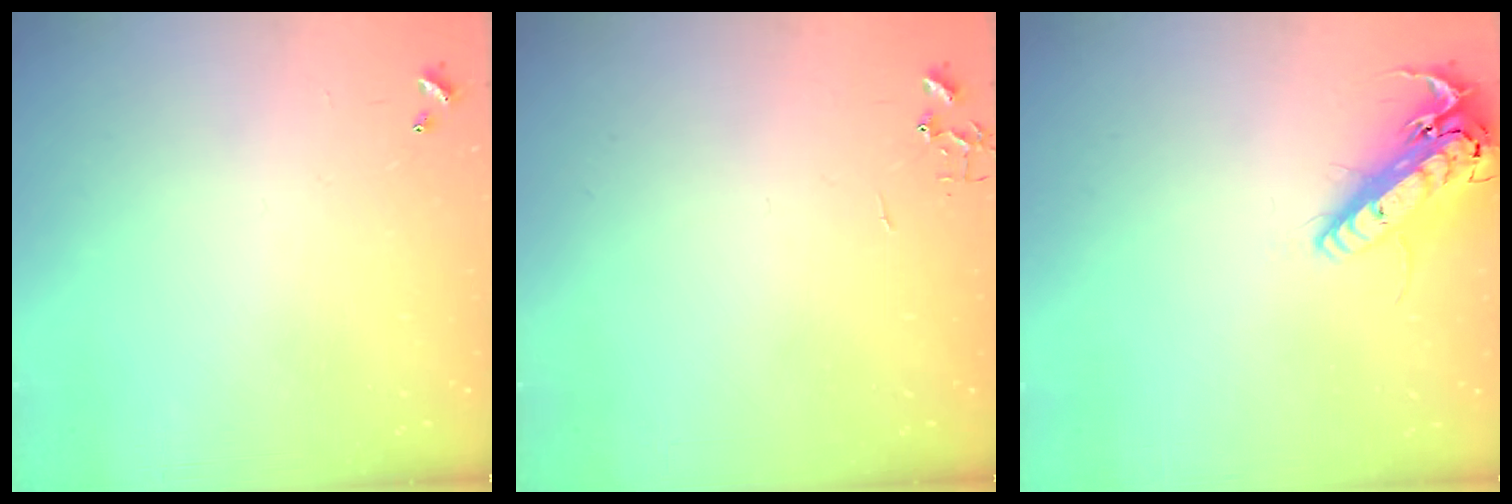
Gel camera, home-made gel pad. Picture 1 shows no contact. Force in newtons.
{"total": 0.0}
{"total": 16.5, "press": 16.3, "slide": 3.0}